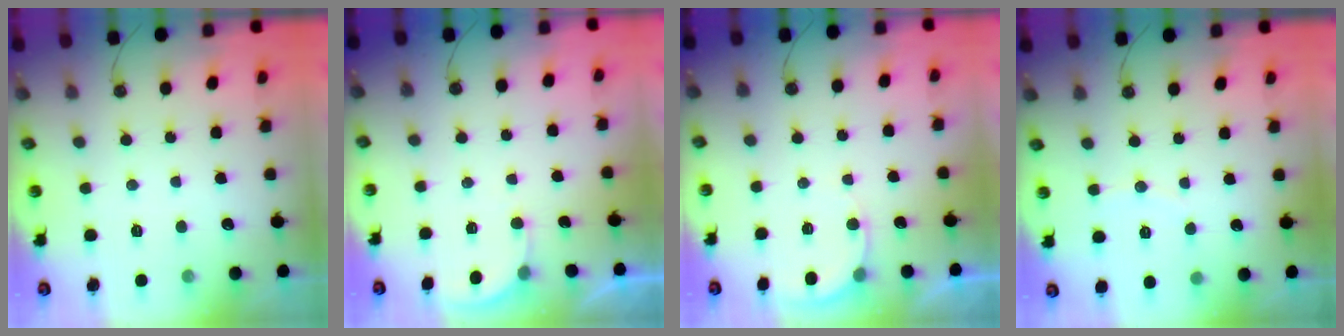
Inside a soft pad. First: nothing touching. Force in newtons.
{"total": 2.7, "press": 2.7, "slide": 0.3}
{"total": 3.7, "press": 3.7, "slide": 0.2}
{"total": 3.1, "press": 3.1, "slide": 0.2}